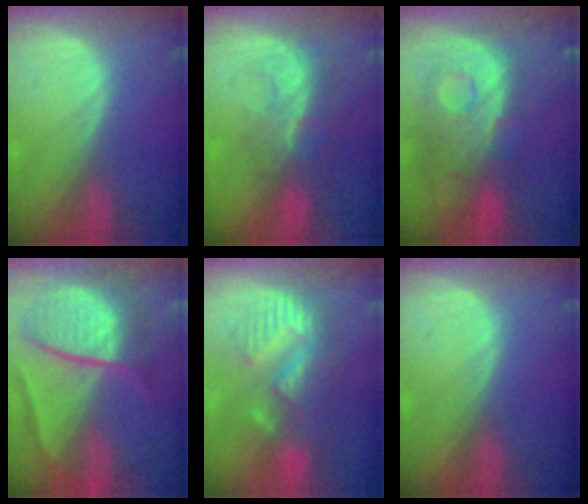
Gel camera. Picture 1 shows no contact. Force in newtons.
{"total": 8.2, "press": 7.0, "slide": 4.2}
{"total": 11.3, "press": 9.8, "slide": 5.7}
{"total": 10.8, "press": 10.7, "slide": 1.1}
{"total": 8.8, "press": 8.7, "slide": 1.5}
{"total": 0.0}